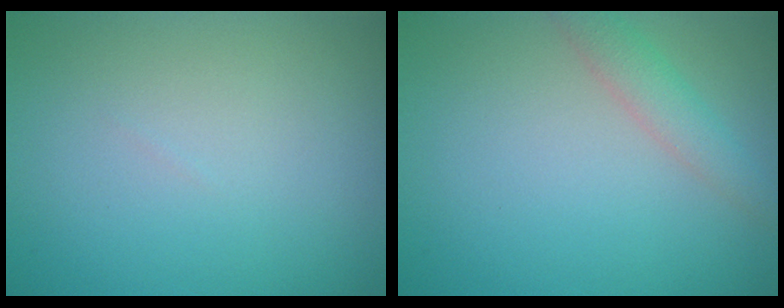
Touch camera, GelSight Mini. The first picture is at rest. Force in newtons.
{"total": 2.2, "press": 2.2, "slide": 0.1}